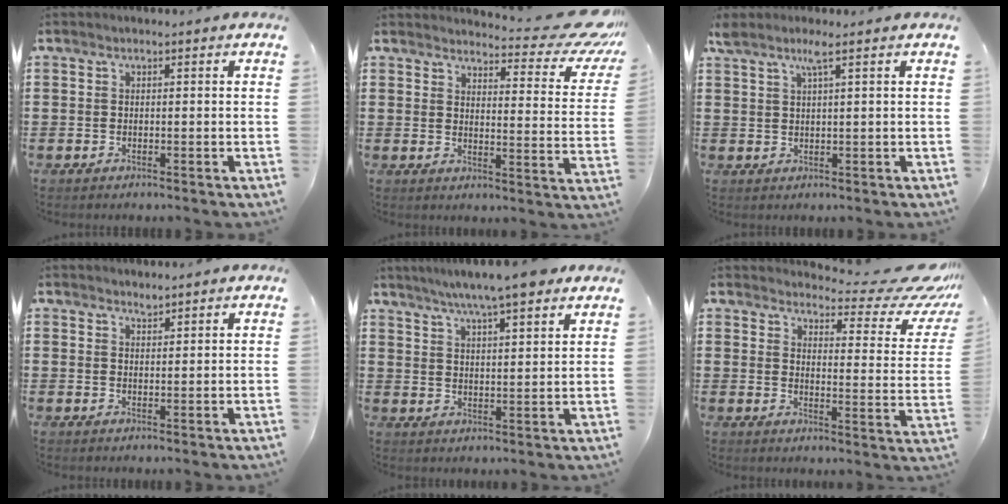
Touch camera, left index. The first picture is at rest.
{"total": 6.6, "force": [5.7, 1.1, 3.1], "torque": [-0.044, -0.047, 0.092]}
{"total": 2.7, "force": [1.7, -0.1, 2.1], "torque": [-0.045, 0.000, 0.029]}
{"total": 1.2, "force": [1.2, 0.2, 0.1], "torque": [-0.005, 0.000, 0.023]}
{"total": 7.1, "force": [6.1, 0.5, 3.6], "torque": [-0.087, -0.010, 0.109]}
{"total": 7.8, "force": [6.8, 1.8, 3.5], "torque": [-0.058, -0.053, 0.113]}